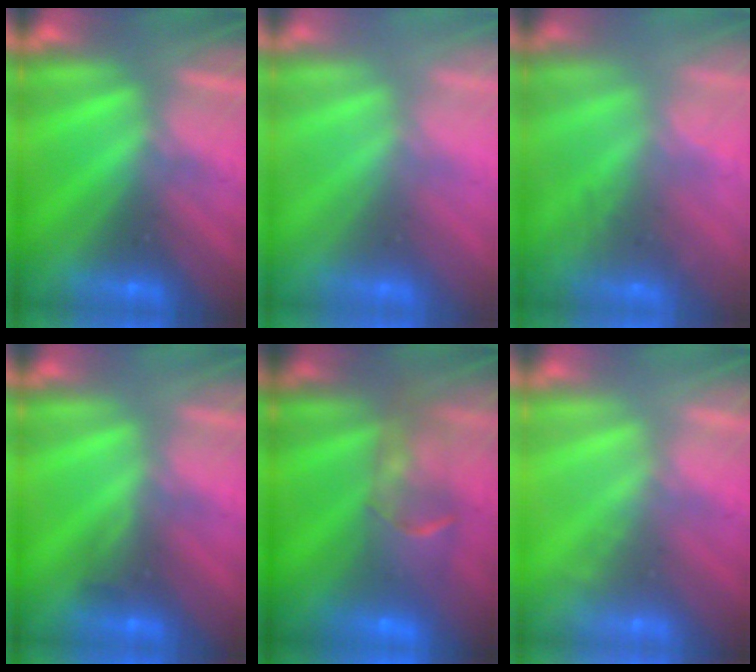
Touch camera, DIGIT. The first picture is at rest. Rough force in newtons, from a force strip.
{"total": 2.9}
{"total": 7.7}
{"total": 2.9}
{"total": 5.8}
{"total": 1.7}